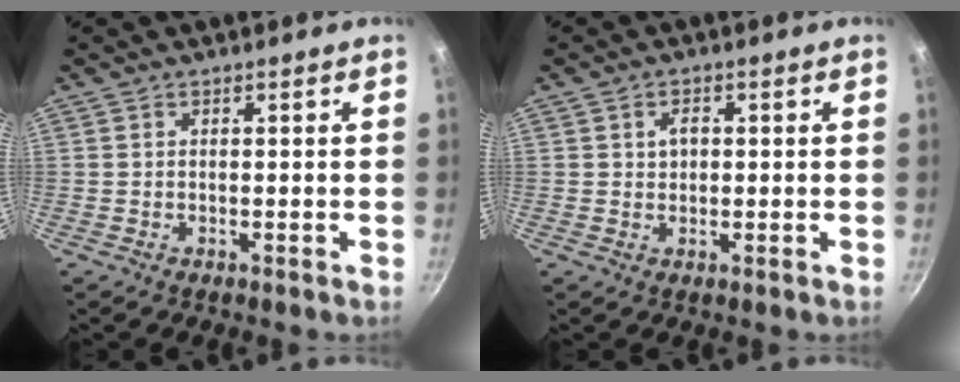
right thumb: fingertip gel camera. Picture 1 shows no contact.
{"total": 2.5, "force": [0.5, 1.9, 1.6], "torque": [-0.014, 0.004, 0.008]}